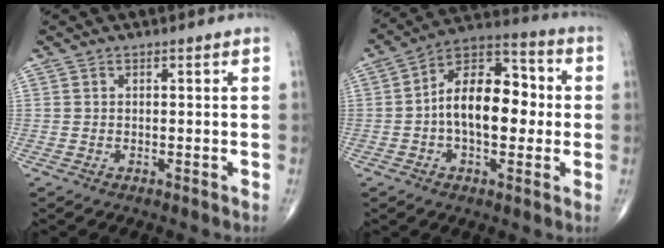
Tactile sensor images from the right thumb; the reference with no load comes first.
{"total": 15.4, "force": [-0.3, 8.7, 12.7], "torque": [-0.181, 0.038, -0.017]}